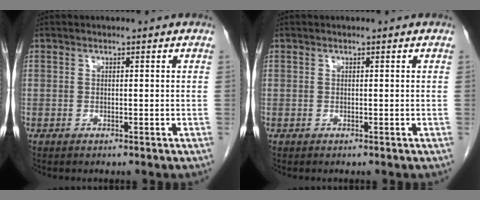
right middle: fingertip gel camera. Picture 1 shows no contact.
{"total": 0.0}